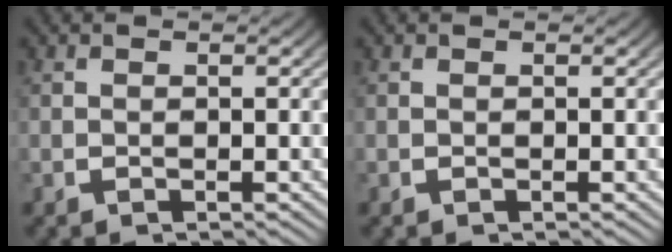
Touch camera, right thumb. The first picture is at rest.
{"total": 0.0}